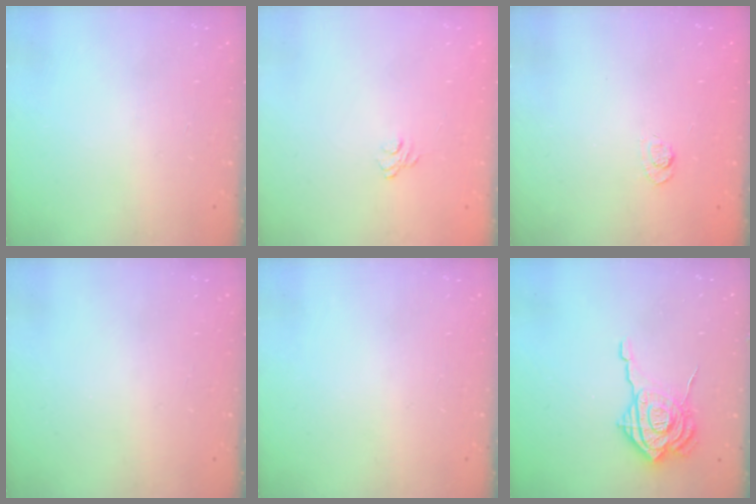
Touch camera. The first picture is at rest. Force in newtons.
{"total": 3.7, "press": 3.5, "slide": 1.2}
{"total": 3.6, "press": 3.3, "slide": 1.4}
{"total": 0.0}
{"total": 0.0}
{"total": 16.2, "press": 16.1, "slide": 1.7}